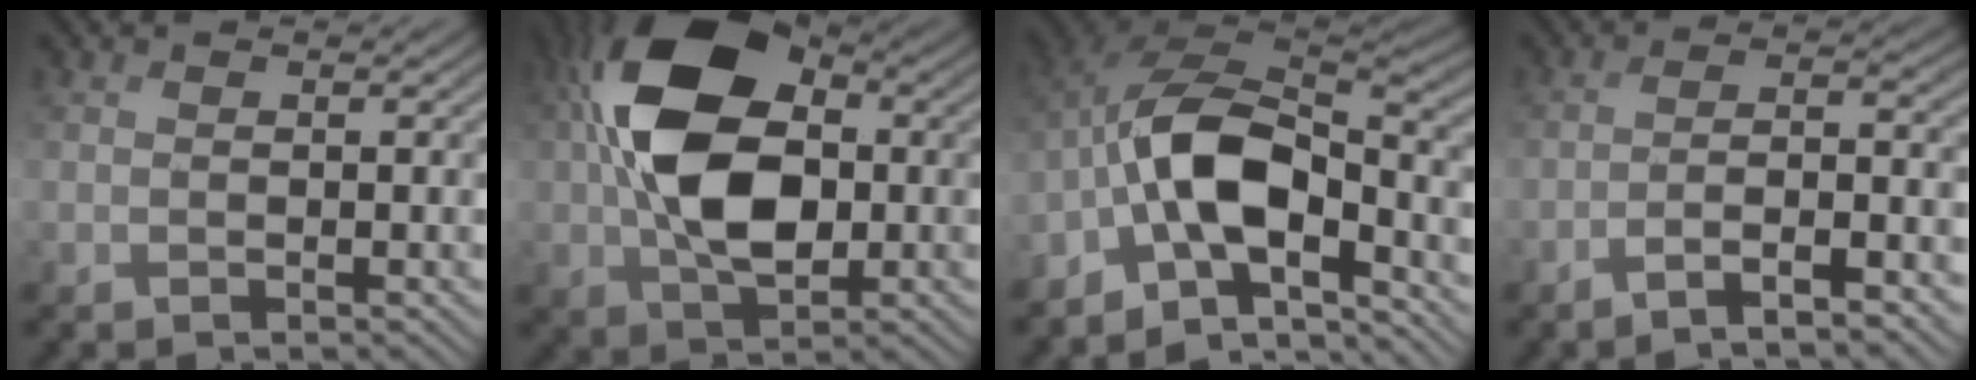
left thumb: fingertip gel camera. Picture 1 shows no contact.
{"total": 14.6, "force": [0.9, 9.0, 11.5], "torque": [-0.221, 0.017, 0.008]}
{"total": 12.1, "force": [-5.4, 5.2, 9.4], "torque": [-0.174, 0.003, -0.119]}
{"total": 6.6, "force": [-4.3, 0.9, 4.9], "torque": [-0.071, 0.017, -0.081]}